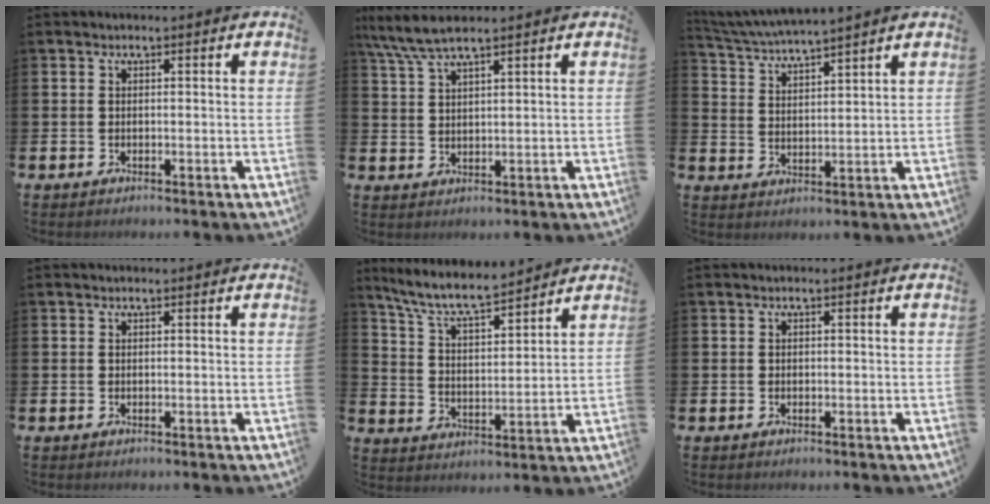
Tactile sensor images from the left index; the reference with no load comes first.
{"total": 5.9, "force": [5.1, 0.7, 2.9], "torque": [-0.074, -0.011, 0.094]}
{"total": 4.6, "force": [4.5, -0.5, 0.5], "torque": [-0.029, -0.028, 0.078]}
{"total": 0.0}
{"total": 7.8, "force": [7.3, 1.0, 2.8], "torque": [-0.083, -0.046, 0.128]}
{"total": 0.0}